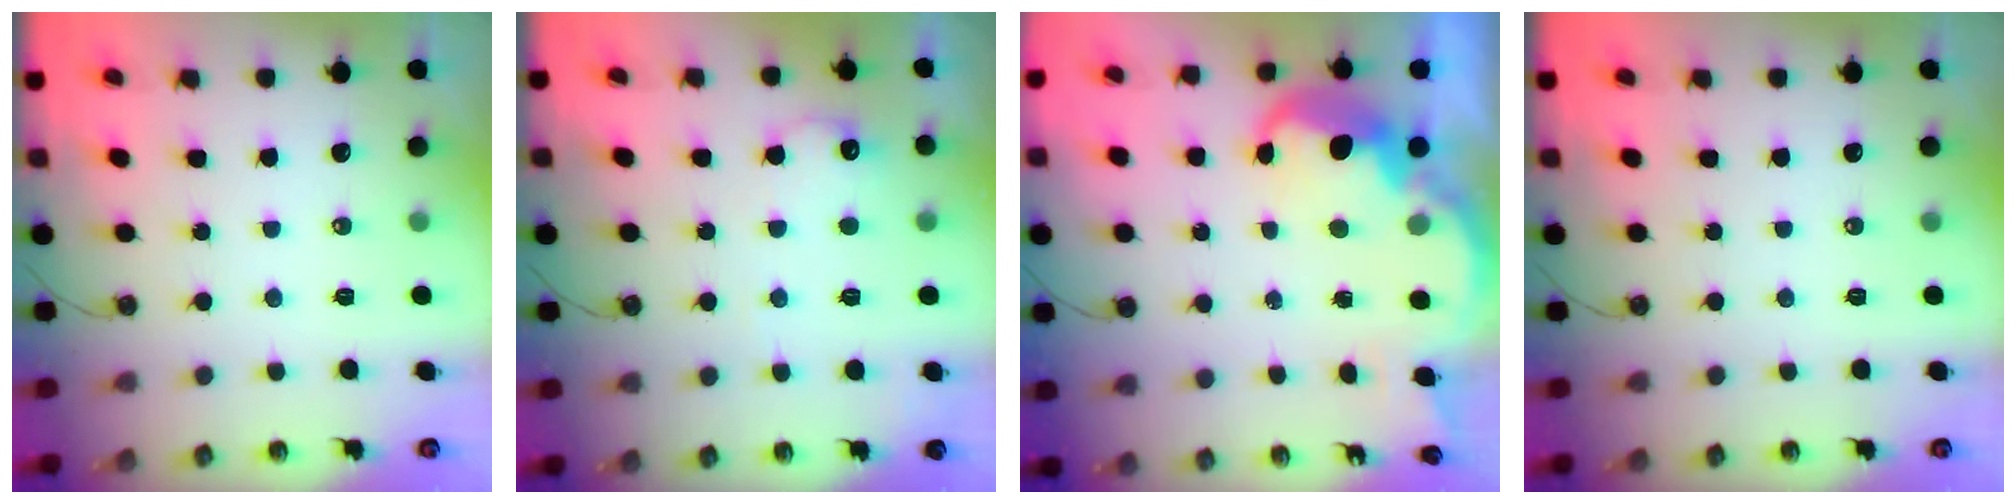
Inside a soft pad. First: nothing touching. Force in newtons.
{"total": 9.8, "press": 9.8, "slide": 0.5}
{"total": 6.7, "press": 6.7, "slide": 0.5}
{"total": 0.0}